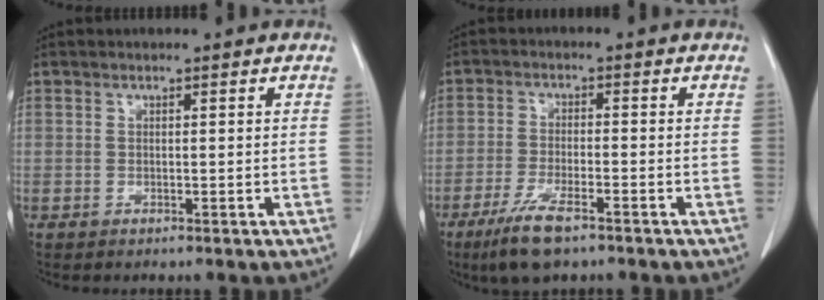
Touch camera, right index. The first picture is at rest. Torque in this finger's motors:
{"motor_torque": [0.76, -0.54, 0.11, 0.11]}